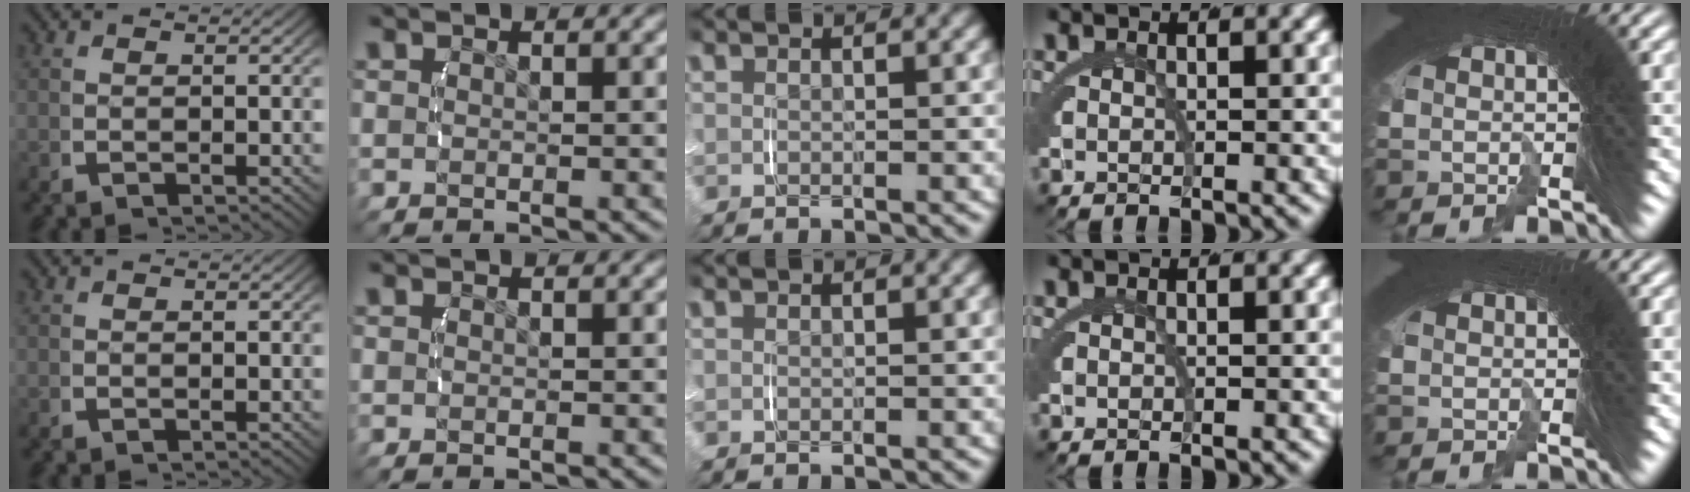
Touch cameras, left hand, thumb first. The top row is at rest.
{}